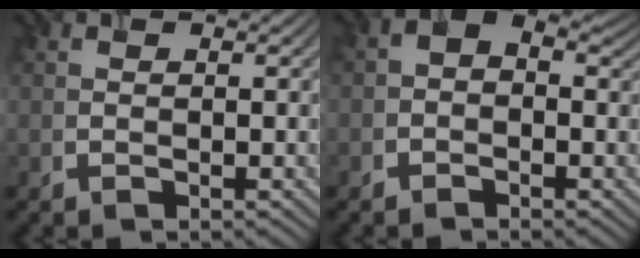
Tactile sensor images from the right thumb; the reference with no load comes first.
{"total": 3.5, "force": [0.1, 2.5, 2.5], "torque": [-0.043, 0.011, -0.010]}